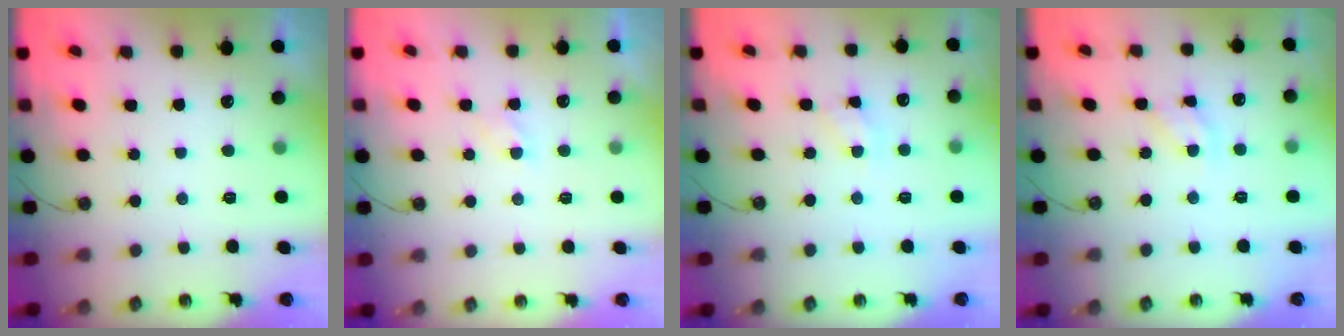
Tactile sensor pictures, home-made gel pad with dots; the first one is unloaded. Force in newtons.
{"total": 2.4, "press": 2.4, "slide": 0.3}
{"total": 3.2, "press": 3.2, "slide": 0.5}
{"total": 8.2, "press": 8.2, "slide": 0.5}